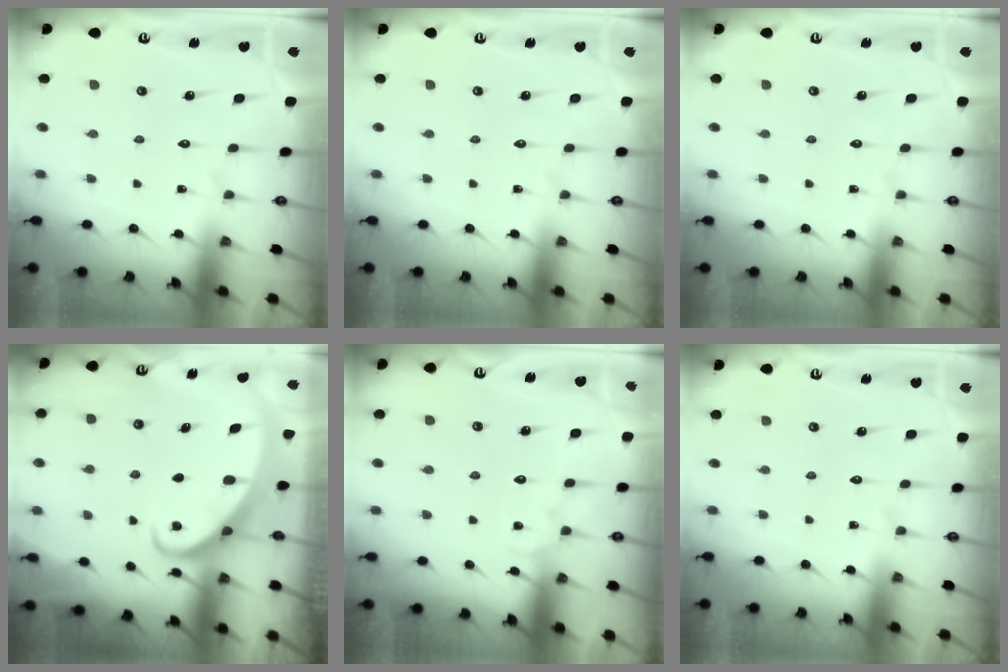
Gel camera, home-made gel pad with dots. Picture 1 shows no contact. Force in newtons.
{"total": 0.0}
{"total": 0.0}
{"total": 2.5, "press": 2.5, "slide": 0.3}
{"total": 3.4, "press": 3.4, "slide": 0.3}
{"total": 0.0}